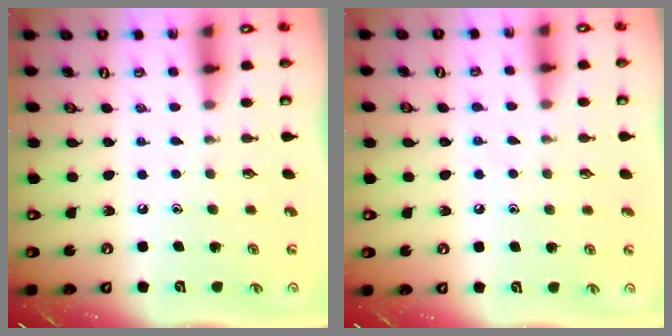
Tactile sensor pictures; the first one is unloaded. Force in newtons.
{"total": 4.4, "press": 4.3, "slide": 0.6}